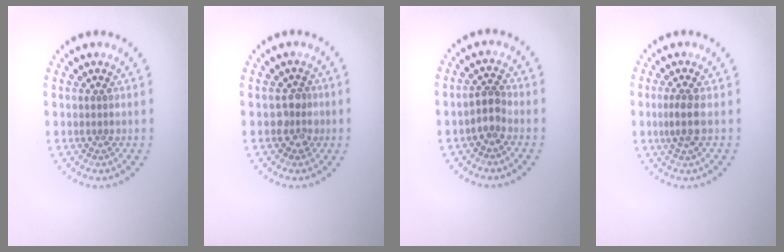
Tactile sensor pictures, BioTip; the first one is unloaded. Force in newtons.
{"total": 1.7, "press": 1.6, "slide": 0.7}
{"total": 1.8, "press": 1.4, "slide": 1.0}
{"total": 1.8, "press": 1.6, "slide": 1.0}